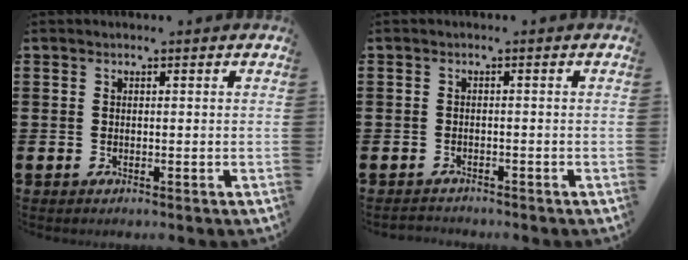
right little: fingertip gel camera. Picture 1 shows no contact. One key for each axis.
{"total": 0.9, "fx": -0.9, "fy": 0.1, "fz": -0.1, "tx": -0.001, "ty": 0.002, "tz": -0.020}